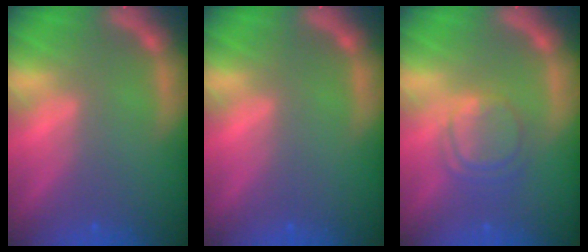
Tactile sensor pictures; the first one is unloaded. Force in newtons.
{"total": 0.0}
{"total": 4.5}